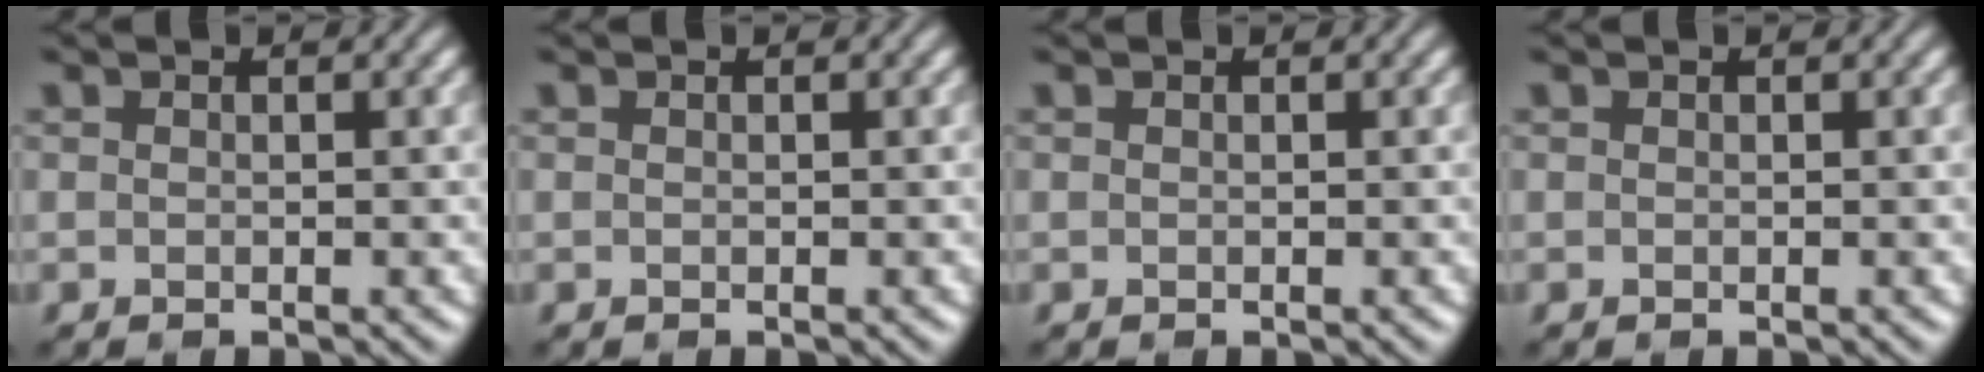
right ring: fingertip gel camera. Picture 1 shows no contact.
{"total": 0.0}
{"total": 0.0}
{"total": 0.0}